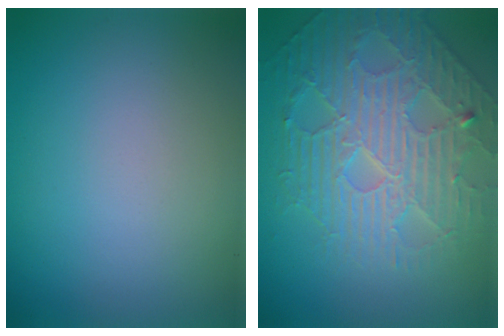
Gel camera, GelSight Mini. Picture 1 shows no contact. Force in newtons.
{"total": 5.0, "press": 4.8, "slide": 1.5}